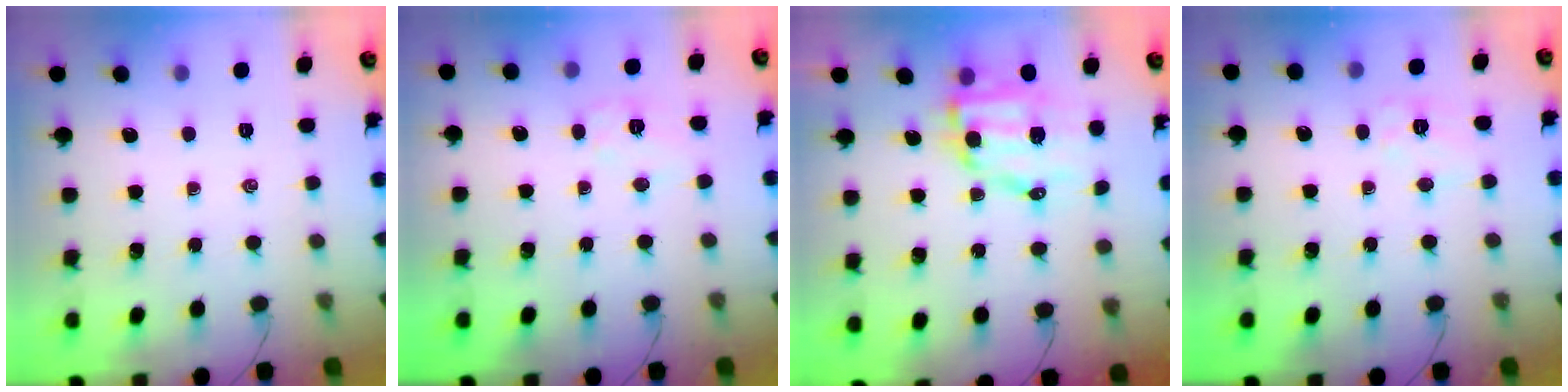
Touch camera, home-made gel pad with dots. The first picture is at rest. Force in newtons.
{"total": 5.8, "press": 5.8, "slide": 0.7}
{"total": 9.9, "press": 9.6, "slide": 2.1}
{"total": 6.1, "press": 6.1, "slide": 0.6}